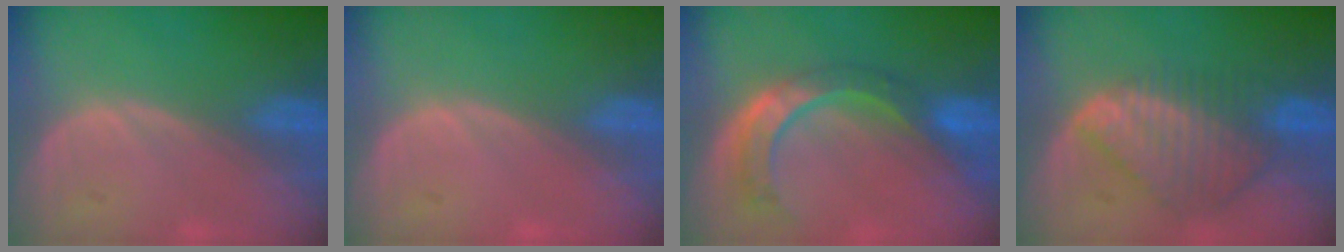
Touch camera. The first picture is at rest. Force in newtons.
{"total": 0.6, "press": 0.1, "slide": 0.6}
{"total": 8.6, "press": 7.3, "slide": 4.7}
{"total": 9.0, "press": 7.7, "slide": 4.5}